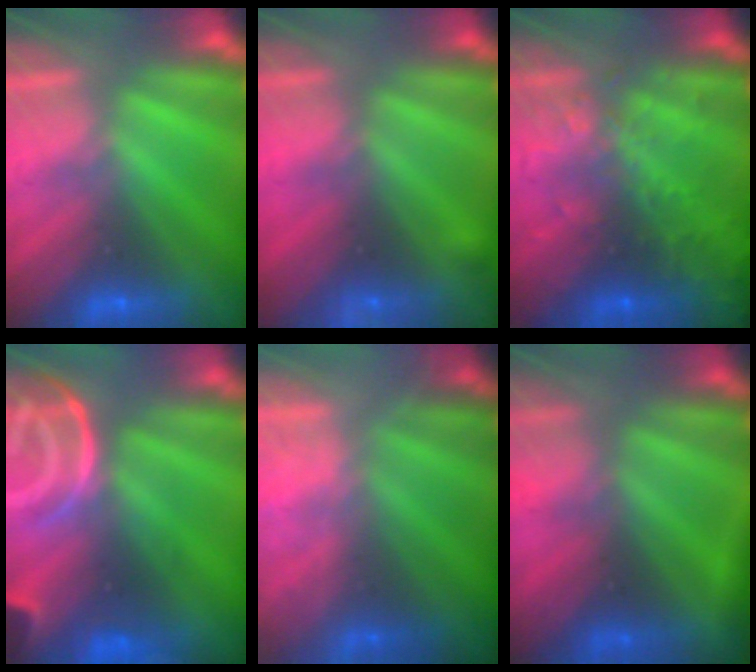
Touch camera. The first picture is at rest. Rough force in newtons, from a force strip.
{"total": 2.4}
{"total": 6.7}
{"total": 8.8}
{"total": 7.1}
{"total": 8.1}